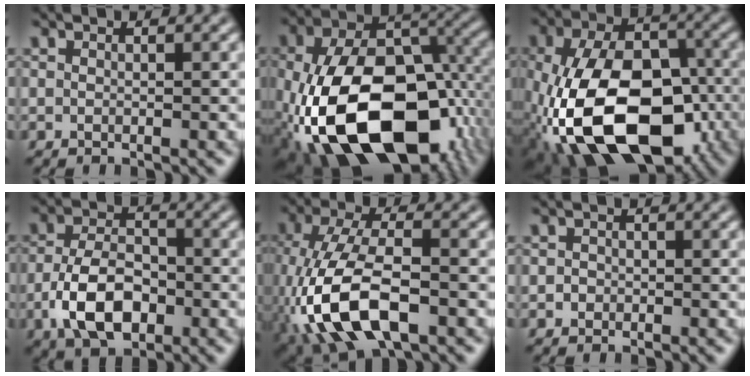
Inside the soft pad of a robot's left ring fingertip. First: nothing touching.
{"total": 17.8, "force": [-5.3, 10.6, 13.3], "torque": [-0.245, -0.030, -0.081]}
{"total": 15.0, "force": [-4.8, 8.8, 11.2], "torque": [-0.213, -0.020, -0.080]}
{"total": 6.7, "force": [-2.5, 3.9, 4.8], "torque": [-0.093, -0.001, -0.051]}
{"total": 11.6, "force": [-4.7, 5.3, 9.2], "torque": [-0.199, -0.002, -0.091]}
{"total": 0.8, "force": [-0.3, 0.7, 0.1], "torque": [0.003, -0.001, -0.007]}